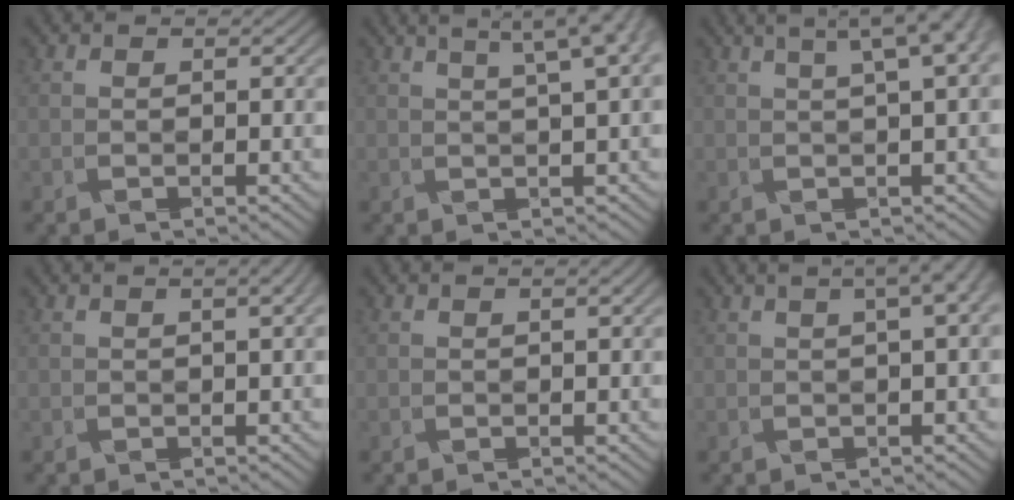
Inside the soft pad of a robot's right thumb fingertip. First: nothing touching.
{"total": 6.4, "force": [3.3, 0.6, 5.5], "torque": [-0.081, 0.020, 0.051]}
{"total": 6.5, "force": [2.6, 0.9, 5.9], "torque": [-0.101, 0.014, 0.046]}
{"total": 2.5, "force": [0.3, 1.0, 2.3], "torque": [-0.045, -0.004, 0.012]}
{"total": 0.8, "force": [0.0, 0.3, 0.8], "torque": [-0.025, -0.004, 0.004]}
{"total": 4.7, "force": [1.6, 1.1, 4.3], "torque": [-0.076, 0.006, 0.033]}